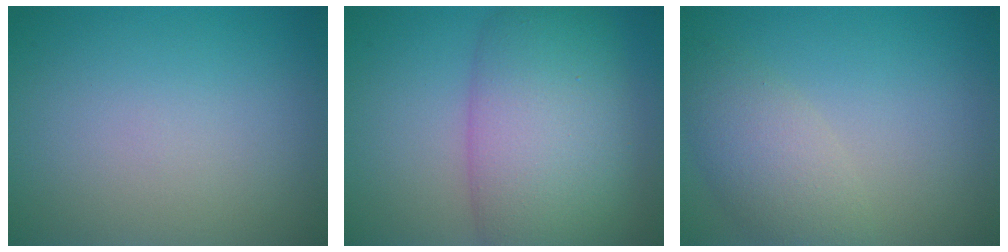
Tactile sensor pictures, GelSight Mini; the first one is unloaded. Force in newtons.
{"total": 10.3, "press": 10.3, "slide": 0.2}
{"total": 3.7, "press": 3.7, "slide": 0.3}